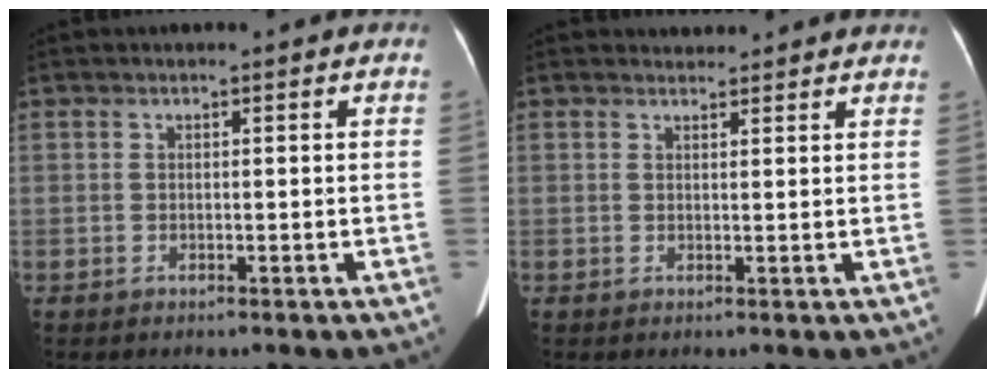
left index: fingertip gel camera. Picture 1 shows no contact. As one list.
[{"total": 3.3, "force": [3.2, 0.9, 0.1], "torque": [-0.003, 0.017, 0.034]}]